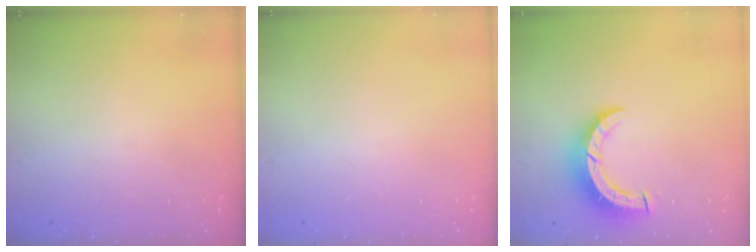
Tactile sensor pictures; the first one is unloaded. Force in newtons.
{"total": 0.0}
{"total": 7.7, "press": 7.6, "slide": 0.8}